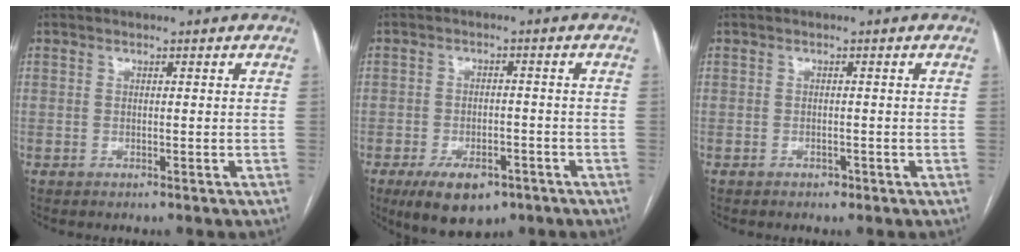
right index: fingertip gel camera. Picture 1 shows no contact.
{"total": 8.6, "force": [-5.5, 4.2, 5.2], "torque": [-0.083, -0.004, -0.082]}
{"total": 0.9, "force": [-0.7, 0.6, 0.2], "torque": [-0.004, 0.002, -0.010]}